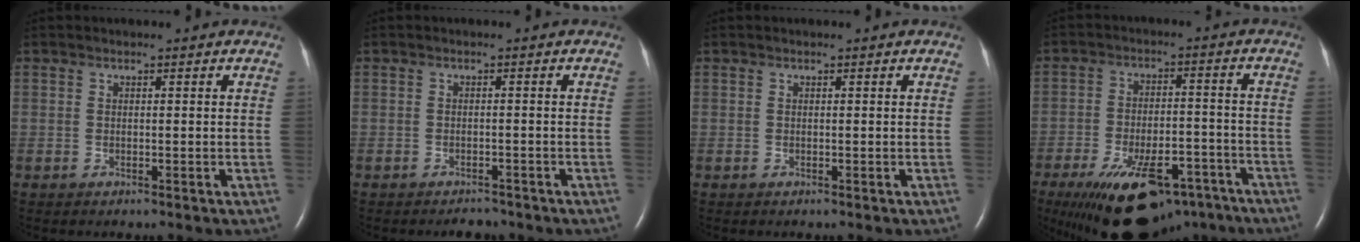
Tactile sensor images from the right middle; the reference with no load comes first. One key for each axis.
{"total": 2.0, "fx": -1.7, "fy": 0.8, "fz": 0.5, "tx": -0.014, "ty": -0.002, "tz": -0.022}
{"total": 0.0}
{"total": 18.2, "fx": -12.2, "fy": 7.6, "fz": 11.2, "tx": -0.180, "ty": 0.001, "tz": -0.184}